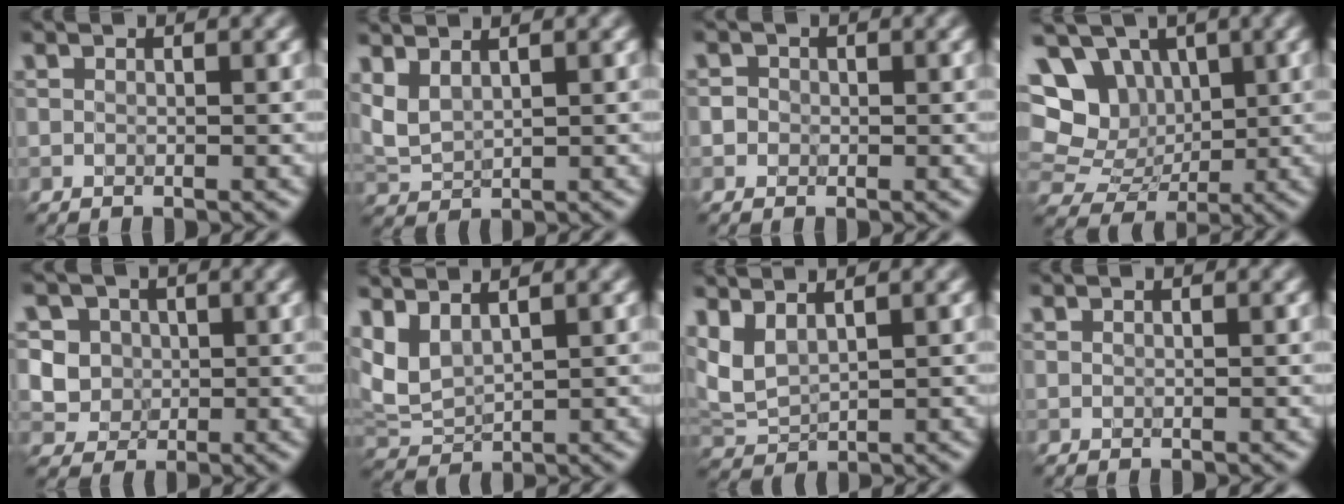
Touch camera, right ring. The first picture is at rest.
{"total": 2.5, "force": [1.6, 1.1, 1.6], "torque": [-0.045, 0.004, 0.039]}
{"total": 1.9, "force": [0.3, 1.7, 0.7], "torque": [0.005, 0.010, -0.009]}
{"total": 13.0, "force": [4.1, 10.7, 6.1], "torque": [-0.133, 0.024, 0.070]}
{"total": 4.8, "force": [1.5, 4.2, 1.8], "torque": [-0.026, 0.007, 0.022]}
{"total": 3.8, "force": [2.3, 1.8, 2.5], "torque": [-0.068, 0.005, 0.054]}
{"total": 3.4, "force": [2.2, 1.3, 2.3], "torque": [-0.064, 0.006, 0.052]}
{"total": 0.0}